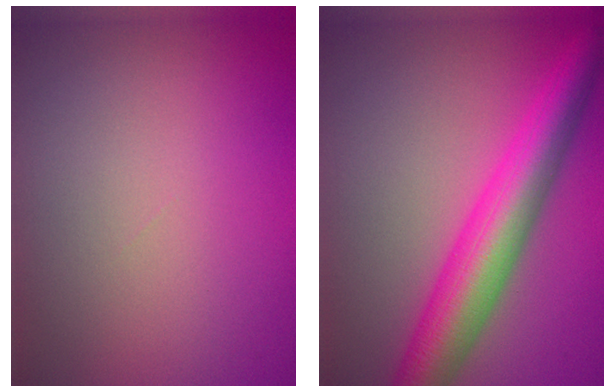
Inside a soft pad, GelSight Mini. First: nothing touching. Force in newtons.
{"total": 7.7, "press": 7.7, "slide": 0.2}